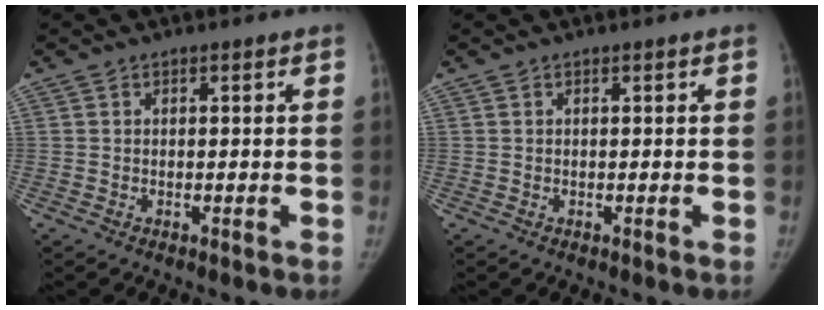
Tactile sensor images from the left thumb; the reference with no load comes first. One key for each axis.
{"total": 0.0}